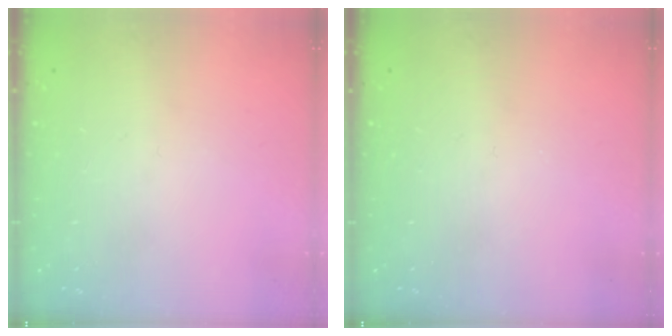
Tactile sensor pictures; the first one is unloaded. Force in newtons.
{"total": 0.0}